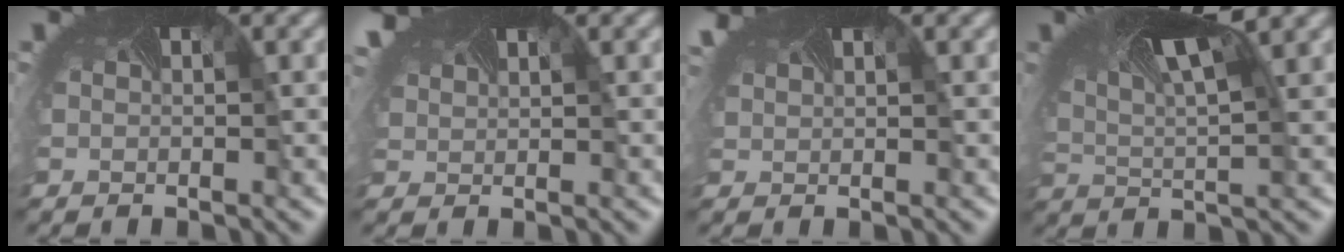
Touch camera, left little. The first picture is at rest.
{"total": 2.4, "force": [1.9, 1.0, 1.2], "torque": [-0.050, -0.003, 0.039]}
{"total": 2.4, "force": [1.6, 0.8, 1.5], "torque": [-0.052, 0.000, 0.036]}
{"total": 6.7, "force": [3.8, 1.8, 5.2], "torque": [-0.135, -0.006, 0.075]}